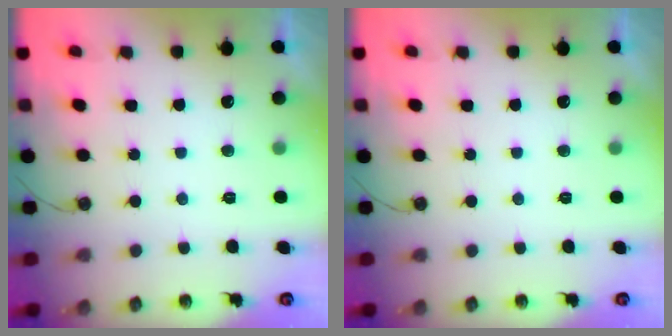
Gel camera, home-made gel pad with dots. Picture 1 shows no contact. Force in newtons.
{"total": 0.0}